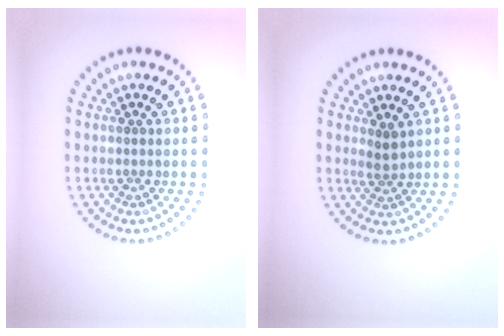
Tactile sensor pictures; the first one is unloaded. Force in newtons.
{"total": 1.4, "press": 1.2, "slide": 0.8}